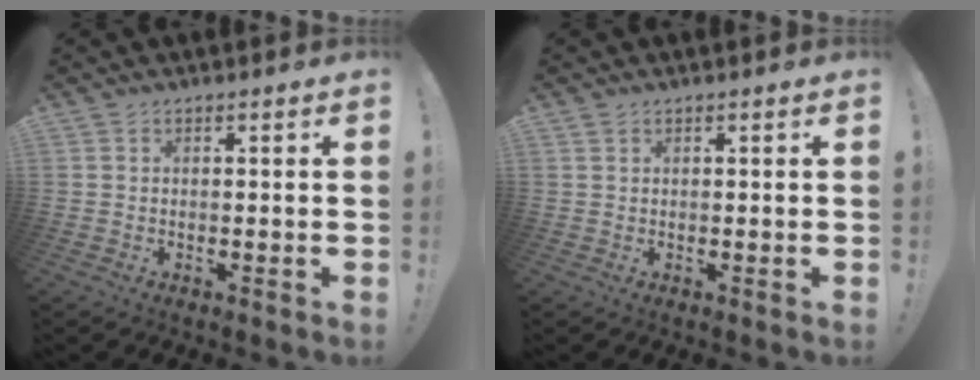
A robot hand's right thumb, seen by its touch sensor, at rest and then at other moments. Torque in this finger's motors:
{"motor_torque": [-0.01, 0.19, 0.00, 0.00, 0.00]}